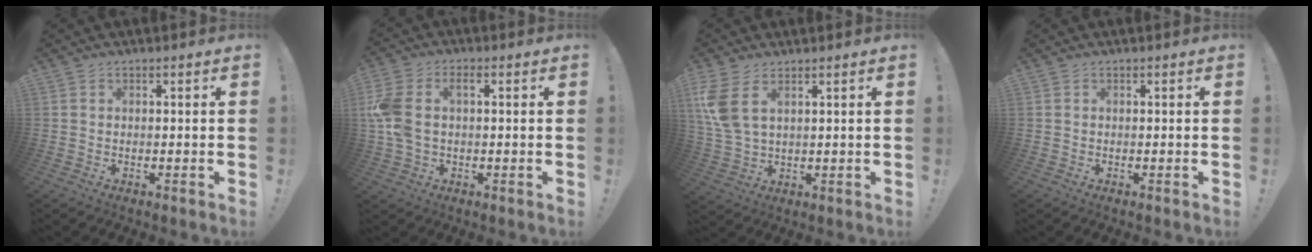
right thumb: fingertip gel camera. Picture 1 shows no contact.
{"total": 8.2, "force": [0.9, 5.6, 6.0], "torque": [-0.136, 0.001, 0.015]}
{"total": 8.4, "force": [4.2, 4.0, 6.1], "torque": [-0.129, -0.022, 0.079]}
{"total": 0.0}